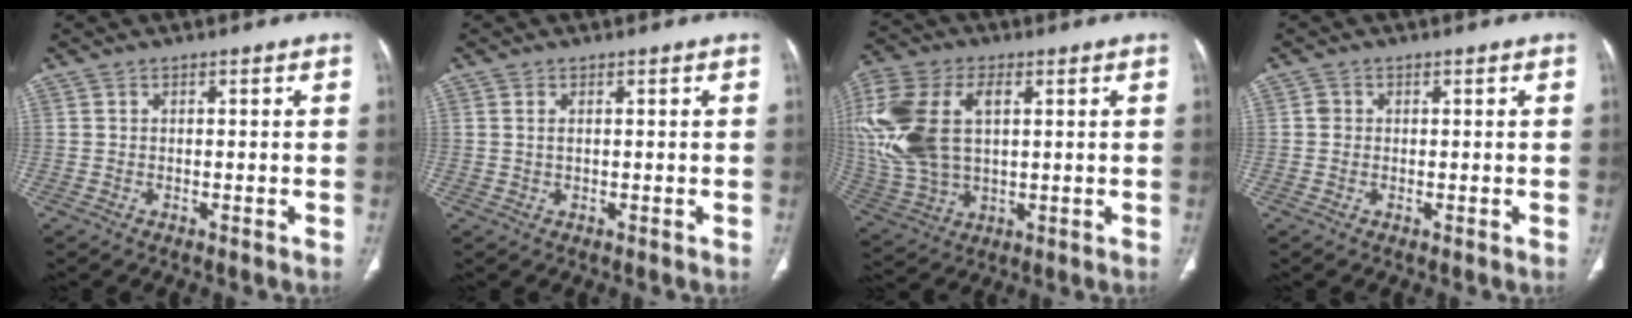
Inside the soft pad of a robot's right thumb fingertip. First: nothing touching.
{"total": 1.0, "force": [0.3, 0.5, 0.8], "torque": [-0.022, 0.003, 0.009]}
{"total": 21.2, "force": [3.8, 12.7, 16.5], "torque": [-0.388, 0.000, 0.075]}
{"total": 1.2, "force": [0.1, 1.1, 0.4], "torque": [-0.002, 0.003, 0.002]}